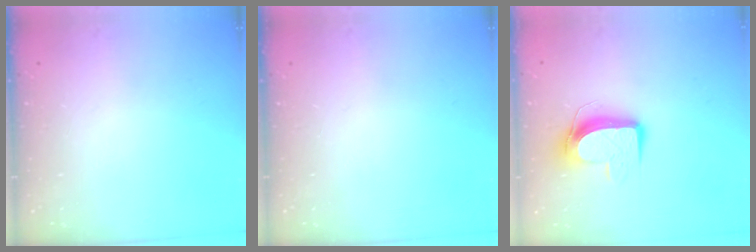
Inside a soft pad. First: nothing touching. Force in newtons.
{"total": 0.0}
{"total": 10.4, "press": 10.4, "slide": 0.6}